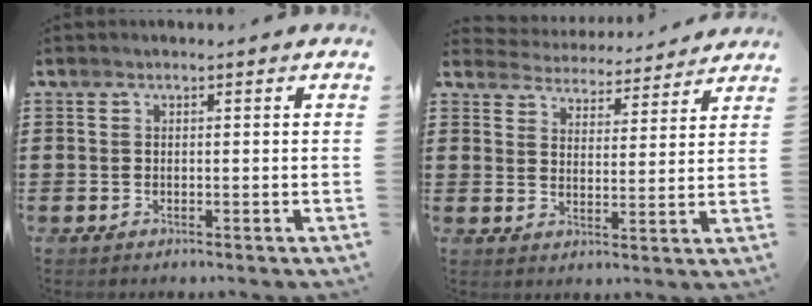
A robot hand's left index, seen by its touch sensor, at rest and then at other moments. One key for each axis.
{"total": 4.1, "fx": 4.0, "fy": 0.1, "fz": -0.7, "tx": -0.012, "ty": -0.031, "tz": 0.067}